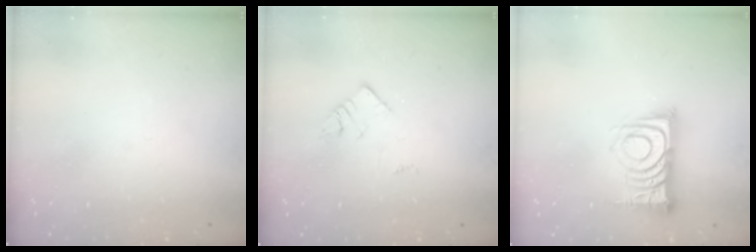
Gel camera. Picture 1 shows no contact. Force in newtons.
{"total": 3.3, "press": 3.3, "slide": 0.2}
{"total": 12.7, "press": 12.6, "slide": 0.9}